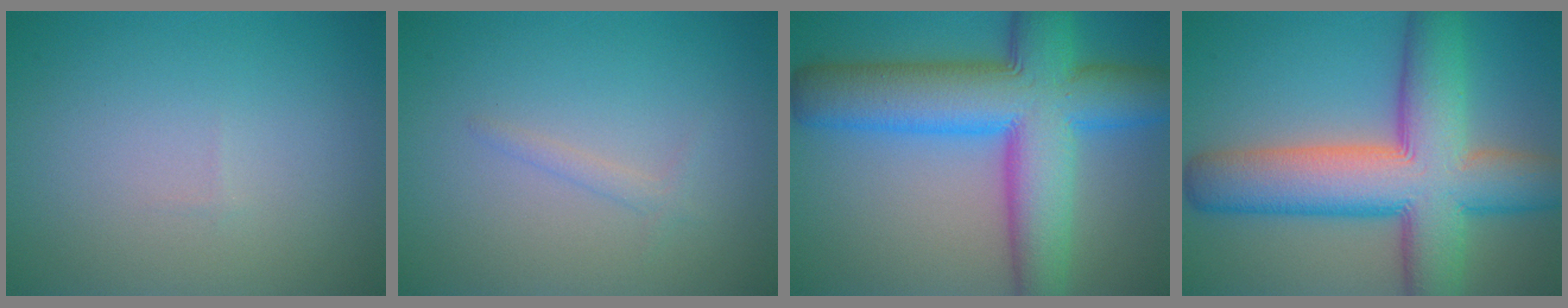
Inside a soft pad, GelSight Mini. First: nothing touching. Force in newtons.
{"total": 0.9, "press": 0.9, "slide": 0.0}
{"total": 12.6, "press": 12.6, "slide": 0.5}
{"total": 12.6, "press": 12.6, "slide": 0.6}